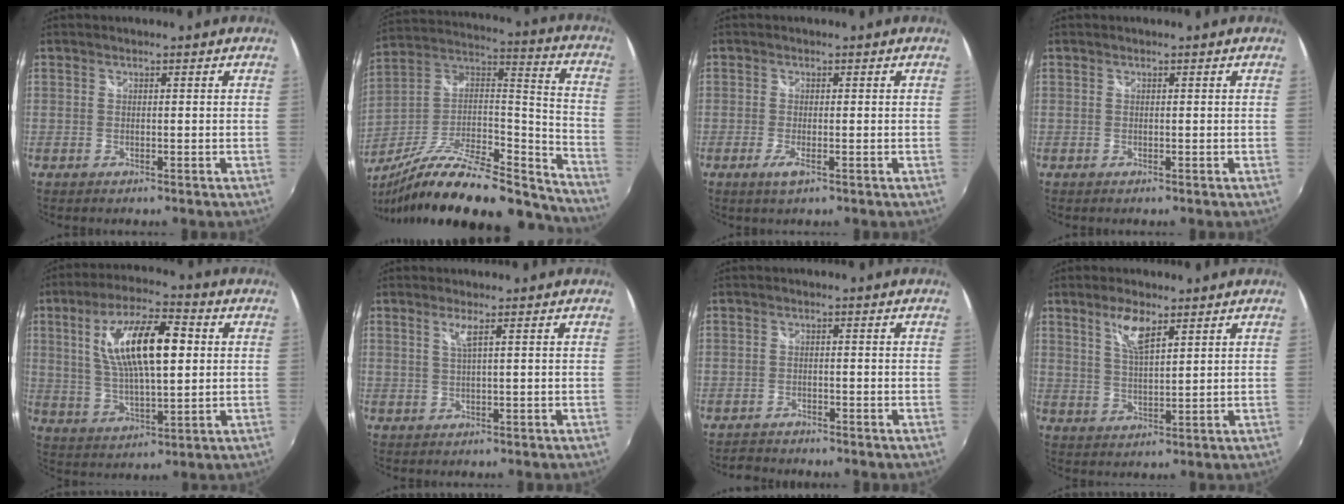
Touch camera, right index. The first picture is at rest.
{"total": 28.8, "force": [-22.7, 7.6, 16.0], "torque": [-0.251, -0.011, -0.358]}
{"total": 2.4, "force": [-1.0, 0.5, 2.2], "torque": [-0.044, -0.007, -0.017]}
{"total": 0.0}
{"total": 16.0, "force": [3.6, 5.5, 14.6], "torque": [-0.265, 0.012, 0.067]}
{"total": 1.9, "force": [0.8, -0.5, 1.6], "torque": [-0.031, -0.004, 0.017]}
{"total": 2.2, "force": [-2.1, 0.4, -0.1], "torque": [-0.006, -0.002, -0.043]}
{"total": 5.8, "force": [3.6, 1.8, 4.3], "torque": [-0.079, 0.001, 0.068]}